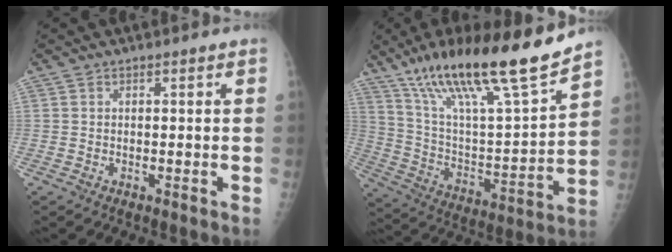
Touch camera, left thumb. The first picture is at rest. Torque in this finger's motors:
{"motor_torque": [0.37, 0.26, 1.49, -1.28, 0.20]}